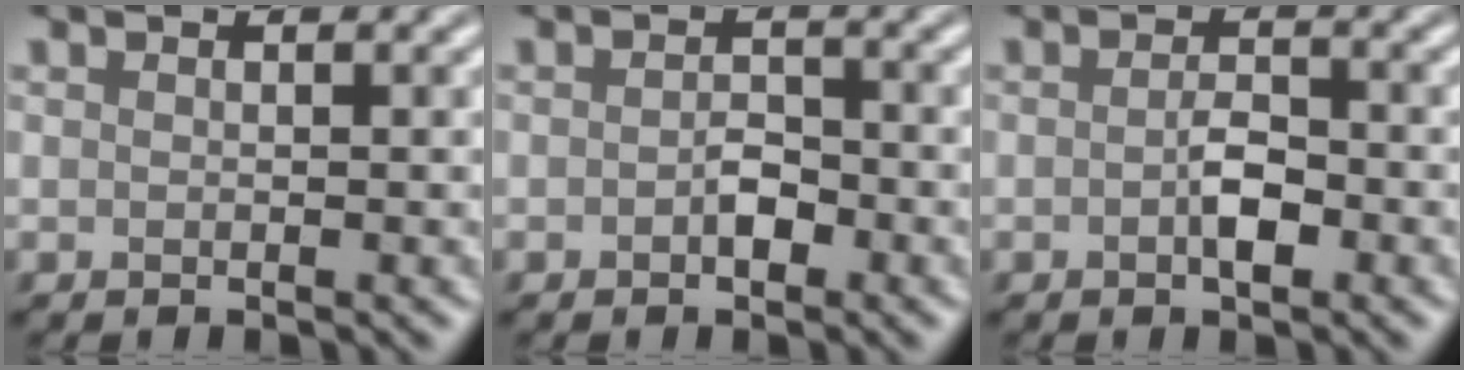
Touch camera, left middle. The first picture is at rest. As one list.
[{"total": 1.6, "force": [-0.5, 1.0, 1.2], "torque": [-0.023, 0.001, -0.011]}, {"total": 2.1, "force": [-0.6, 0.9, 1.8], "torque": [-0.034, 0.001, -0.014]}]